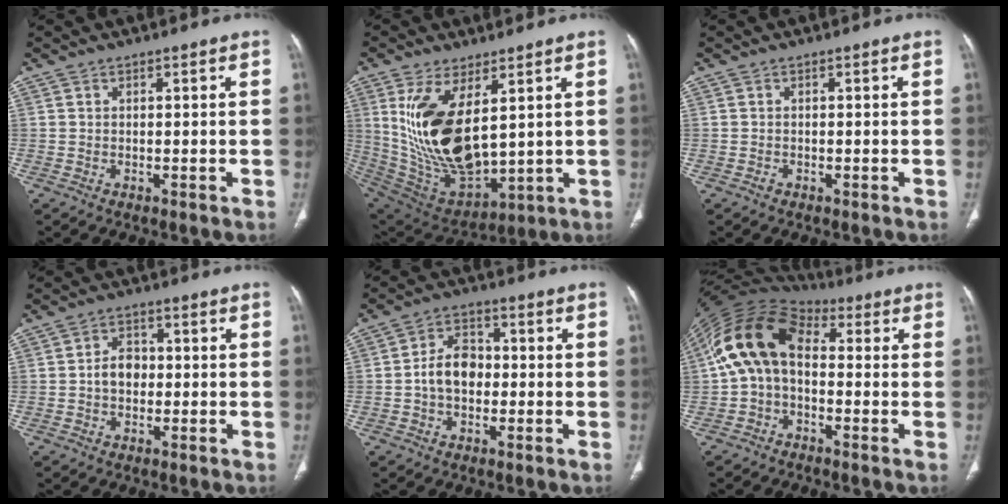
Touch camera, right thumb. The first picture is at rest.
{"total": 19.1, "force": [4.8, 9.1, 16.1], "torque": [-0.299, -0.026, 0.120]}
{"total": 0.6, "force": [-0.3, 0.4, 0.2], "torque": [-0.005, 0.001, -0.008]}
{"total": 4.6, "force": [-0.4, 3.5, 3.0], "torque": [-0.035, 0.014, -0.012]}
{"total": 7.5, "force": [-0.8, 5.4, 5.1], "torque": [-0.073, 0.022, -0.023]}
{"total": 13.5, "force": [0.6, 9.0, 10.1], "torque": [-0.185, 0.041, -0.004]}